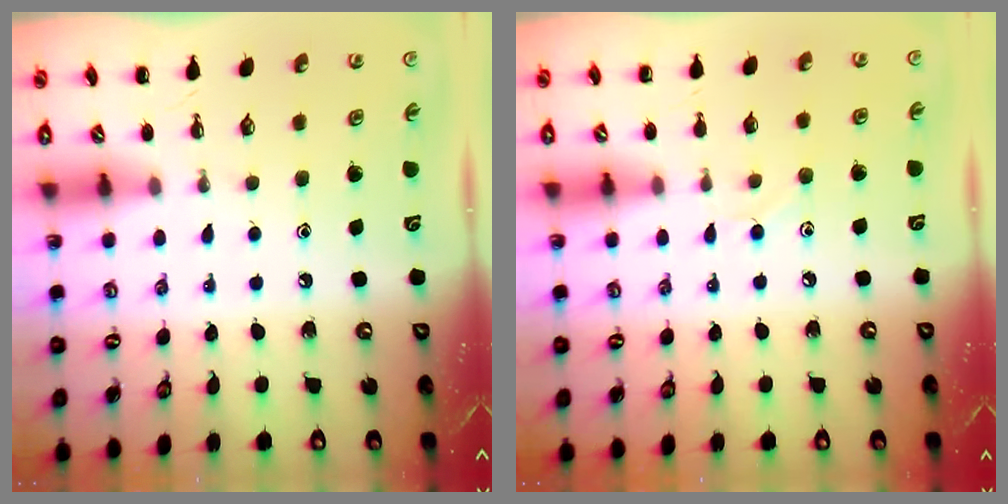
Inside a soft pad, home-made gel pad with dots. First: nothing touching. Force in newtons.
{"total": 4.7, "press": 4.4, "slide": 1.5}